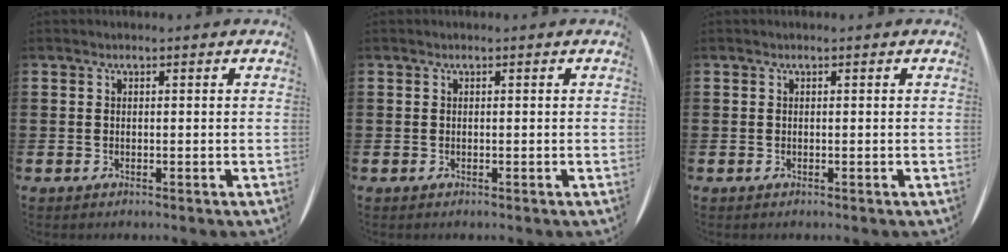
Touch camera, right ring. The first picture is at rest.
{"total": 0.0}
{"total": 0.0}